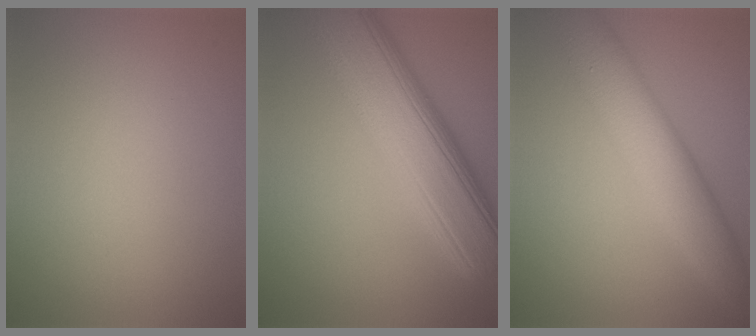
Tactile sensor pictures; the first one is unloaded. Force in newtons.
{"total": 9.9, "press": 9.9, "slide": 0.2}
{"total": 6.4, "press": 6.4, "slide": 0.2}